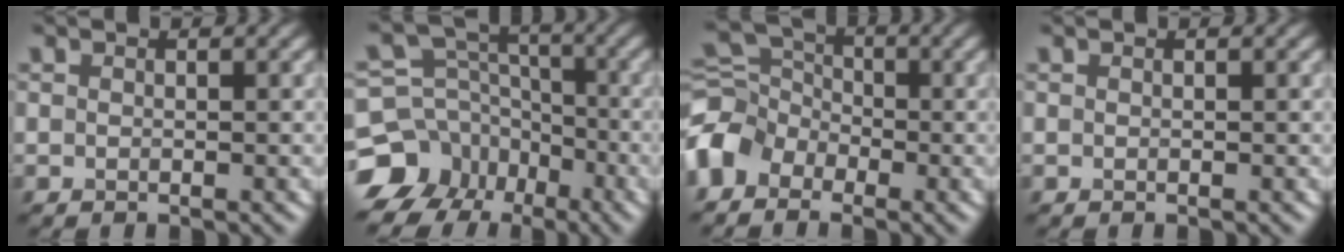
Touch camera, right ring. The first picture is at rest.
{"total": 11.1, "force": [-6.7, 8.5, 2.3], "torque": [-0.061, -0.011, -0.127]}
{"total": 5.1, "force": [-3.0, 3.5, 2.1], "torque": [-0.050, 0.006, -0.083]}
{"total": 0.0}